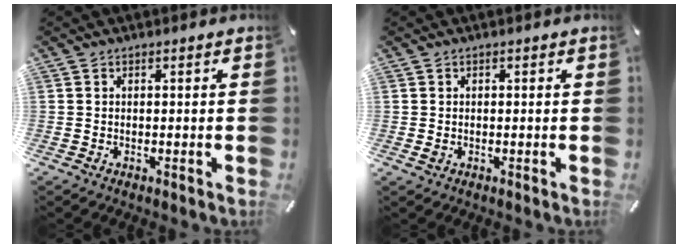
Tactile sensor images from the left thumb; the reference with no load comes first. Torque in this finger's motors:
{"motor_torque": [0.29, 0.41, 0.12, -0.06, 0.03]}